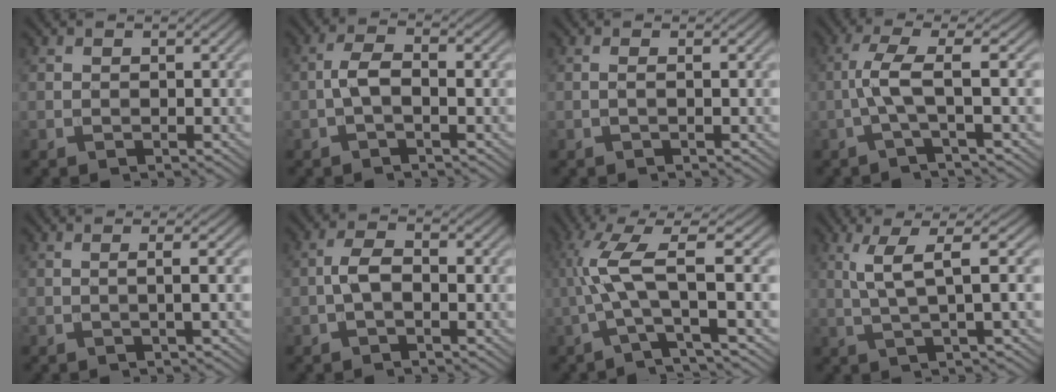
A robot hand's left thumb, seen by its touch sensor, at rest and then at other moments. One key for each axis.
{"total": 3.2, "fx": -0.7, "fy": 1.1, "fz": 2.9, "tx": -0.063, "ty": 0.008, "tz": -0.019}
{"total": 1.0, "fx": -0.1, "fy": 0.1, "fz": 1.0, "tx": -0.015, "ty": 0.003, "tz": -0.006}
{"total": 4.6, "fx": -0.7, "fy": 0.3, "fz": 4.5, "tx": -0.088, "ty": 0.014, "tz": -0.029}
{"total": 1.9, "fx": 0.1, "fy": 0.2, "fz": 1.9, "tx": -0.031, "ty": 0.006, "tz": -0.008}
{"total": 3.2, "fx": -0.7, "fy": 1.5, "fz": 2.8, "tx": -0.057, "ty": 0.008, "tz": -0.018}
{"total": 8.1, "fx": -0.6, "fy": 1.2, "fz": 8.0, "tx": -0.164, "ty": 0.020, "tz": -0.023}
{"total": 5.5, "fx": 1.3, "fy": 0.8, "fz": 5.3, "tx": -0.104, "ty": 0.015, "tz": 0.026}